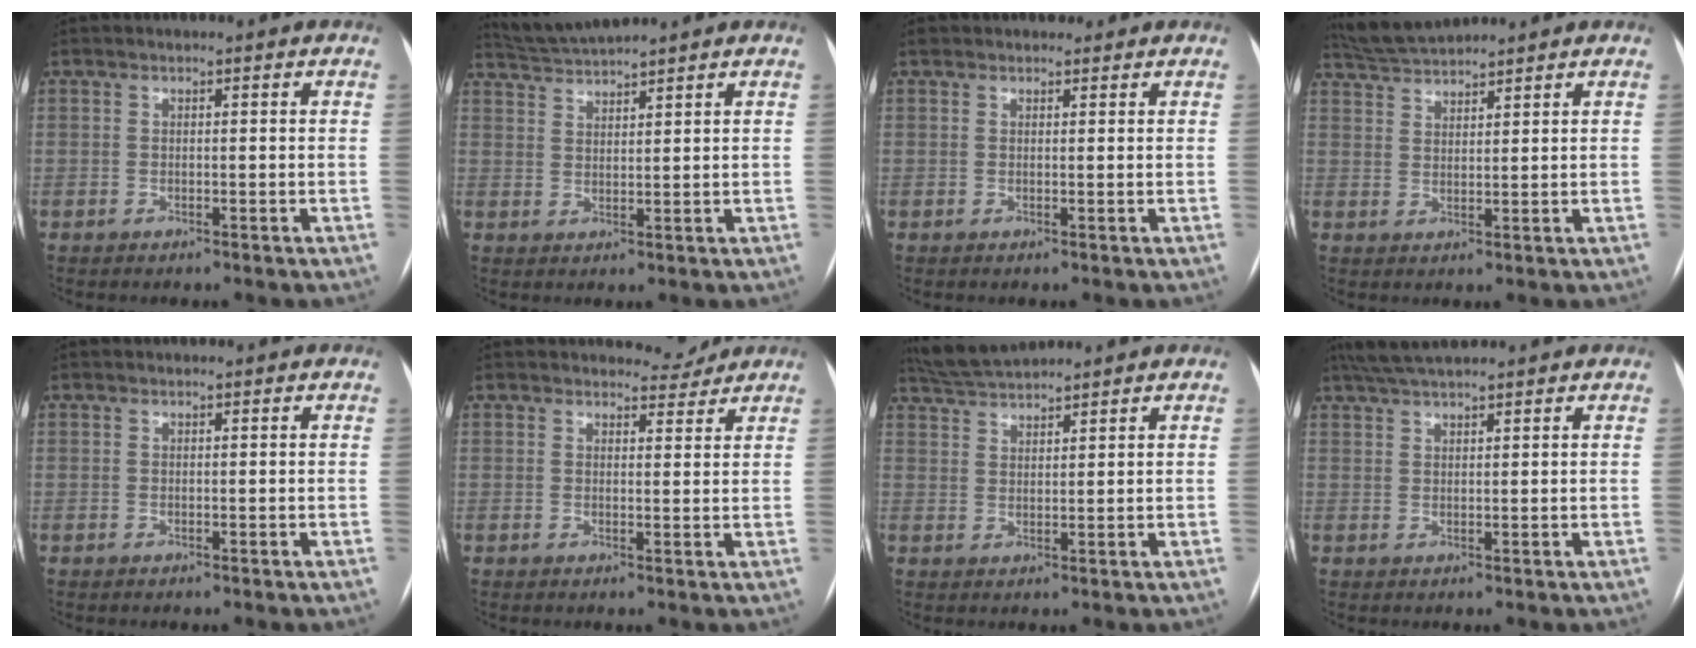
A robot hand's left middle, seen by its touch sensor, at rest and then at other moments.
{"total": 4.4, "force": [4.1, -1.4, 0.5], "torque": [-0.018, 0.008, 0.083]}
{"total": 1.4, "force": [1.2, 0.7, 0.1], "torque": [-0.002, 0.012, 0.016]}
{"total": 5.0, "force": [4.9, -0.4, 0.8], "torque": [-0.026, 0.021, 0.098]}
{"total": 0.0}
{"total": 3.0, "force": [2.9, 0.6, -0.2], "torque": [0.002, -0.009, 0.034]}
{"total": 5.3, "force": [5.1, -0.3, 1.2], "torque": [-0.032, 0.023, 0.101]}
{"total": 5.7, "force": [5.0, 0.4, 2.8], "torque": [-0.052, 0.032, 0.093]}